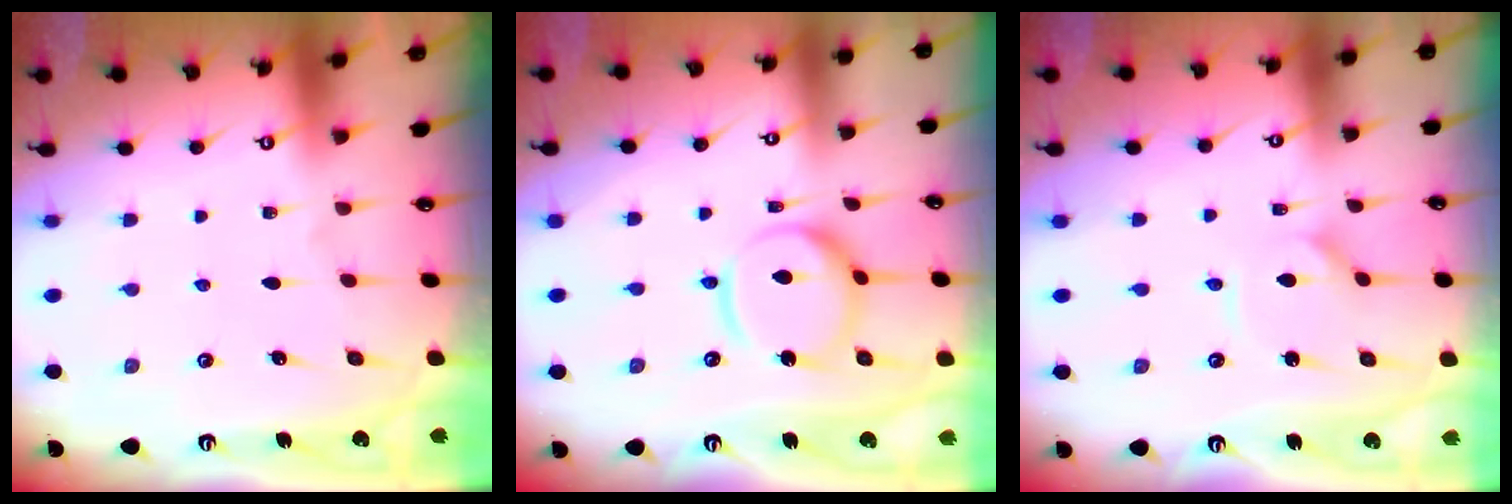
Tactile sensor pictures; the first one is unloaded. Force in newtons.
{"total": 11.8, "press": 11.7, "slide": 1.2}
{"total": 2.6, "press": 2.6, "slide": 0.4}